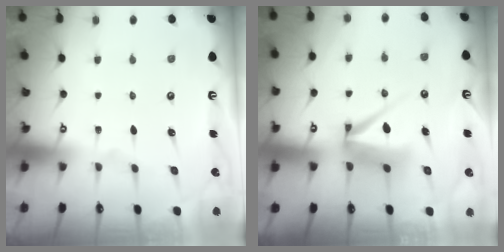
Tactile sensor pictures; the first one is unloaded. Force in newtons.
{"total": 9.9, "press": 9.9, "slide": 1.2}